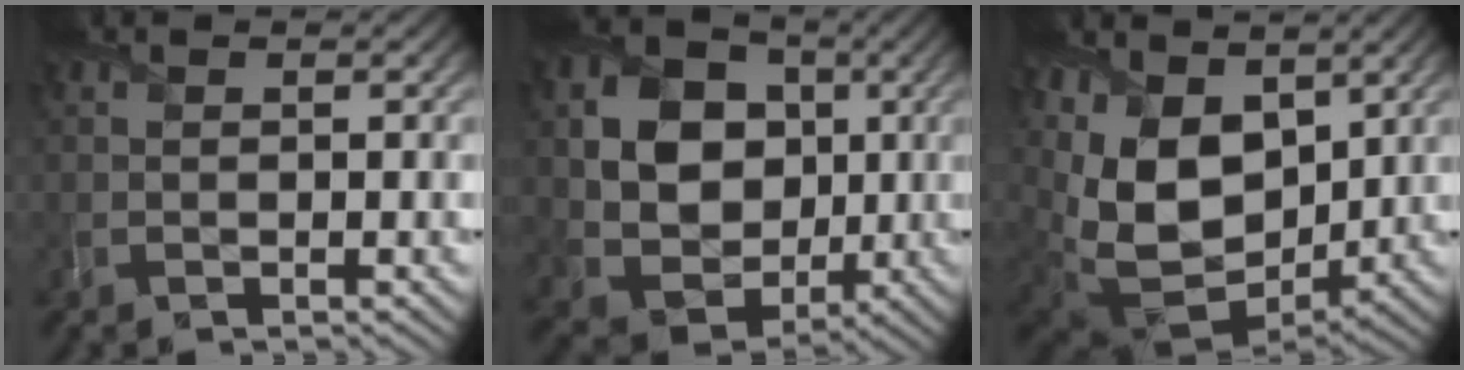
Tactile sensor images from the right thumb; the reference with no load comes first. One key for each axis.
{"total": 14.0, "fx": 1.7, "fy": 11.9, "fz": 7.1, "tx": -0.188, "ty": 0.005, "tz": 0.038}
{"total": 14.6, "fx": 3.6, "fy": 9.9, "fz": 10.1, "tx": -0.254, "ty": -0.014, "tz": 0.085}